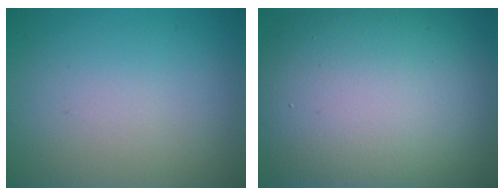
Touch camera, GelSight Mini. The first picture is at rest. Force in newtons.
{"total": 15.1, "press": 15.1, "slide": 0.9}